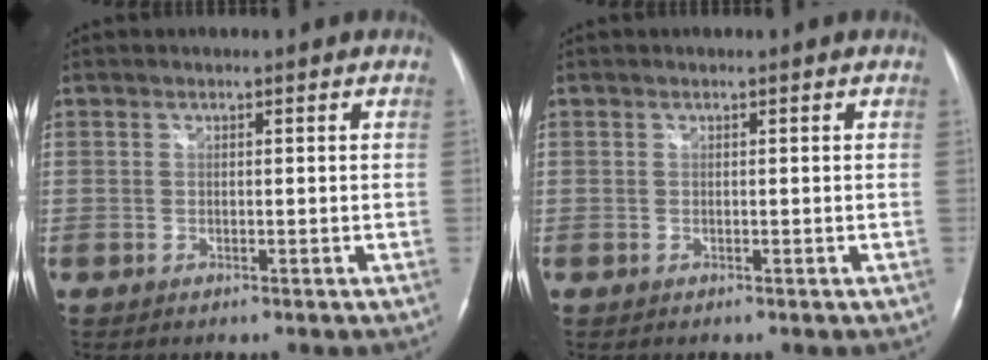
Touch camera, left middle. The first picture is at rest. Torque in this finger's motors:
{"motor_torque": [0.00, 0.00, 0.00, 0.01]}